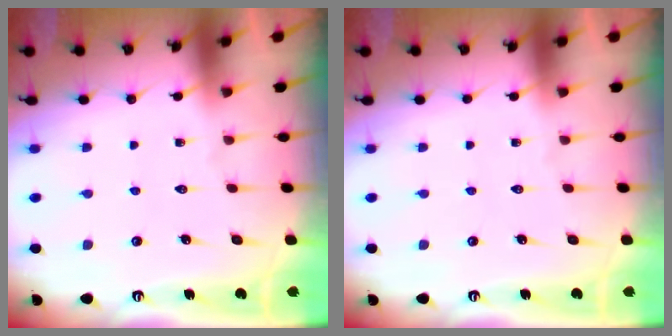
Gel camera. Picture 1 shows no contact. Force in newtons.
{"total": 0.0}